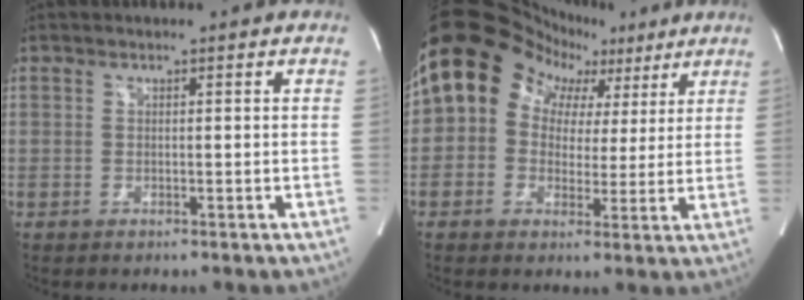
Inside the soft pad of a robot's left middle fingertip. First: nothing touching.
{"total": 12.0, "force": [4.0, 10.2, 4.8], "torque": [-0.072, 0.068, 0.069]}